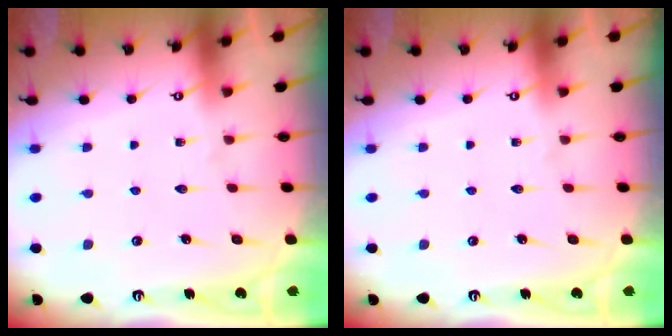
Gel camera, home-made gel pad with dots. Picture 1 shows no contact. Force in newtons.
{"total": 0.0}